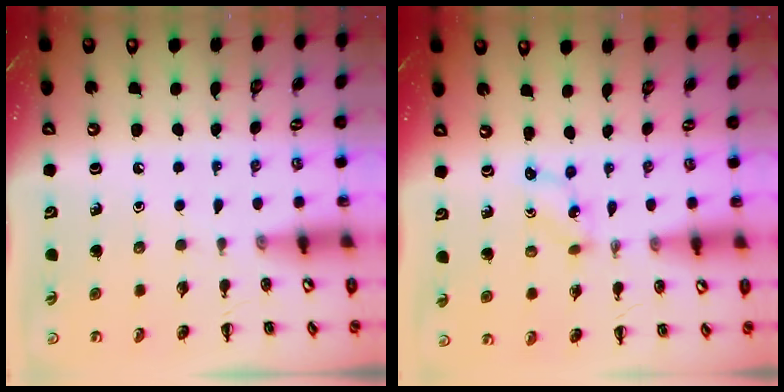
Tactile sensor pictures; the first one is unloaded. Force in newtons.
{"total": 0.6, "press": 0.5, "slide": 0.3}